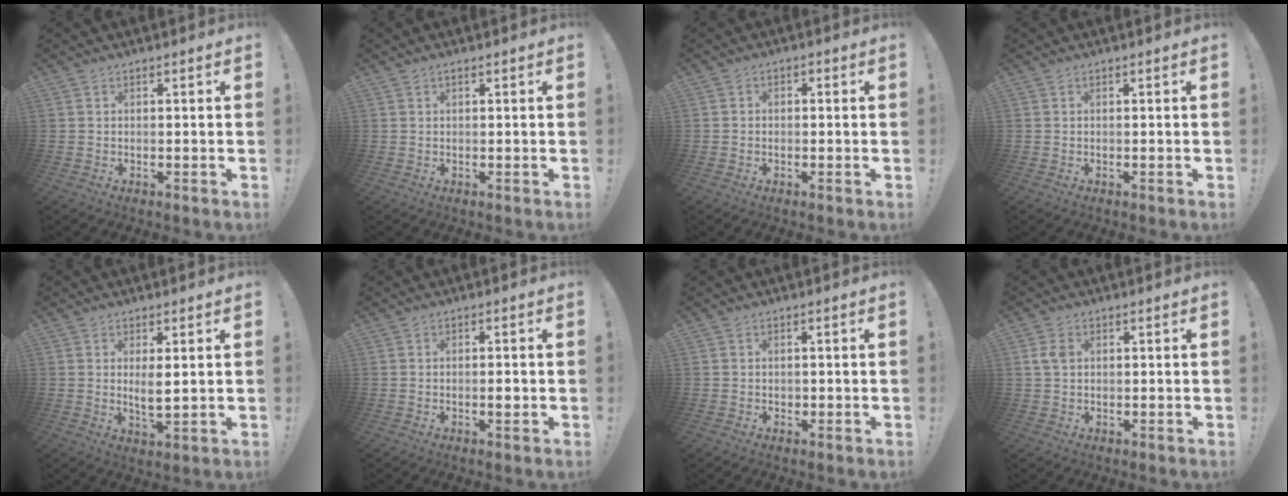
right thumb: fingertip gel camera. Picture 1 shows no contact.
{"total": 0.7, "force": [0.4, 0.4, 0.3], "torque": [-0.010, 0.003, 0.009]}
{"total": 1.7, "force": [-1.1, 1.1, 0.7], "torque": [-0.009, 0.008, -0.021]}
{"total": 0.0}
{"total": 4.4, "force": [1.6, 1.3, 3.9], "torque": [-0.064, -0.015, 0.024]}
{"total": 1.7, "force": [-0.4, 0.3, 1.6], "torque": [-0.020, -0.001, -0.009]}
{"total": 0.7, "force": [0.1, 0.7, 0.0], "torque": [-0.002, 0.002, 0.002]}
{"total": 3.6, "force": [0.9, 2.5, 2.5], "torque": [-0.033, 0.002, 0.015]}